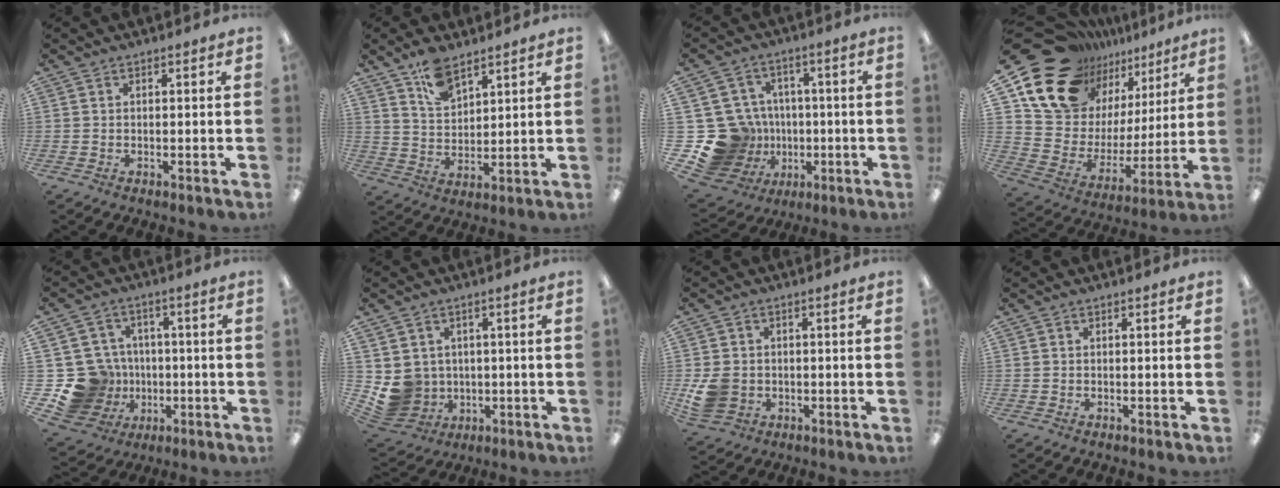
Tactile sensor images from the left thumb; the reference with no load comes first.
{"total": 8.5, "force": [6.5, 3.9, 3.7], "torque": [-0.076, -0.031, 0.122]}
{"total": 18.2, "force": [-3.3, 16.6, 6.8], "torque": [-0.162, 0.012, -0.019]}
{"total": 18.9, "force": [14.3, 11.0, 5.7], "torque": [-0.130, -0.100, 0.274]}
{"total": 16.1, "force": [-2.9, 14.8, 5.7], "torque": [-0.132, 0.018, -0.027]}
{"total": 6.9, "force": [0.4, 6.8, 1.1], "torque": [-0.062, -0.014, 0.015]}
{"total": 6.7, "force": [-1.3, 5.9, 3.1], "torque": [-0.066, 0.012, -0.019]}
{"total": 0.0}